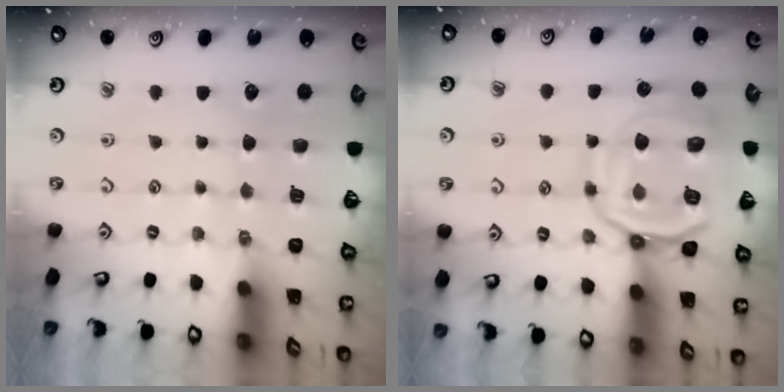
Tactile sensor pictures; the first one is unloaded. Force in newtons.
{"total": 15.7, "press": 15.7, "slide": 1.5}